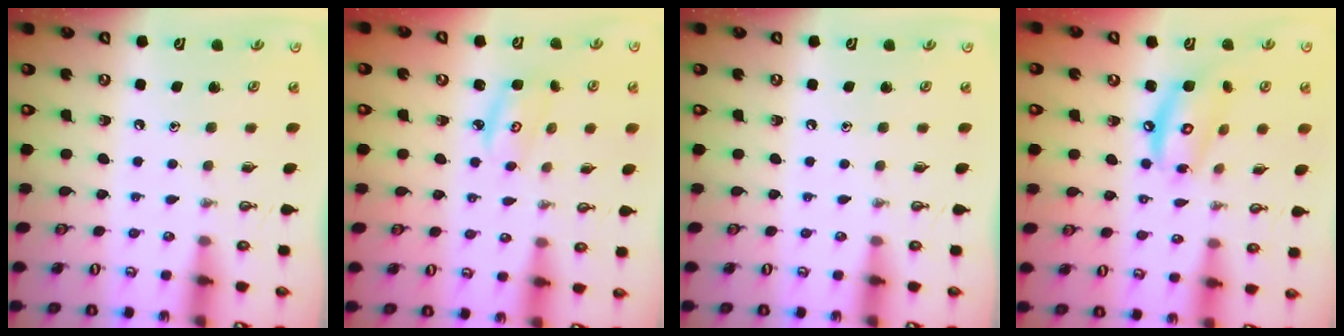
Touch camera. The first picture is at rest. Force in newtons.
{"total": 3.3, "press": 3.2, "slide": 0.3}
{"total": 0.0}
{"total": 11.4, "press": 11.3, "slide": 1.1}